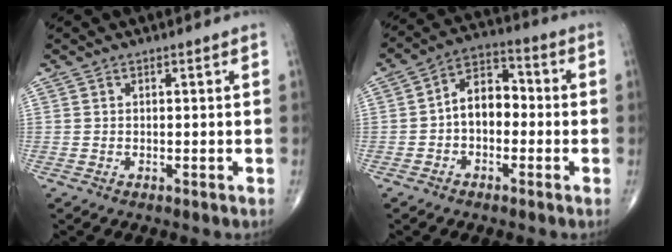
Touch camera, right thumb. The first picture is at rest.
{"total": 8.5, "force": [-1.1, 5.7, 6.2], "torque": [-0.076, 0.034, -0.036]}